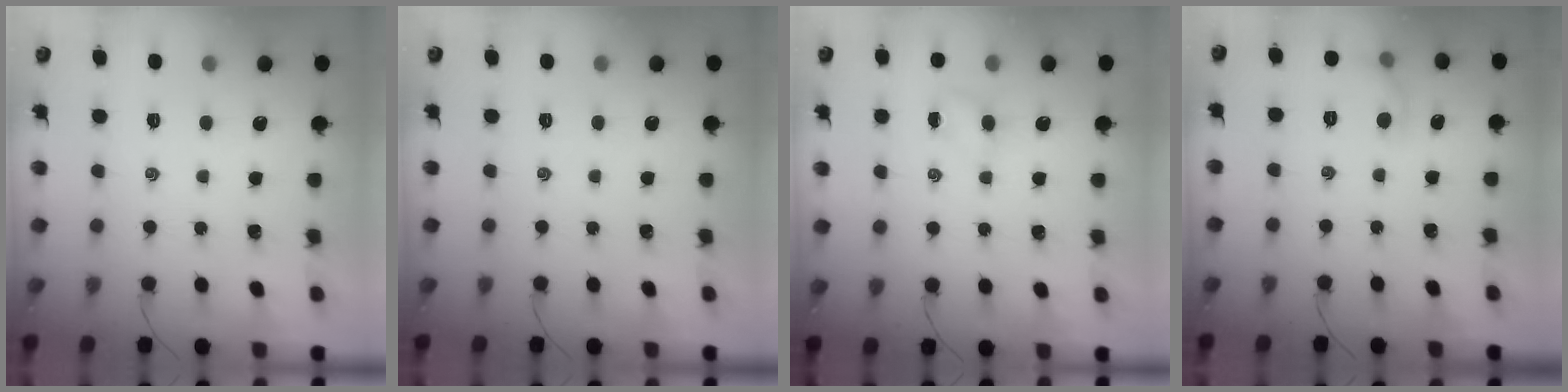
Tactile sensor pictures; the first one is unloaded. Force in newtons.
{"total": 0.0}
{"total": 3.7, "press": 3.6, "slide": 1.2}
{"total": 5.6, "press": 5.4, "slide": 1.5}